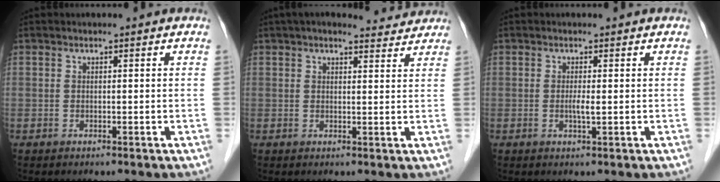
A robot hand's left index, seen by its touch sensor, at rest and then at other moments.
{"total": 6.4, "force": [5.9, 1.3, 2.1], "torque": [-0.027, 0.018, 0.067]}
{"total": 1.3, "force": [-0.1, 0.0, 1.3], "torque": [-0.029, -0.004, -0.001]}